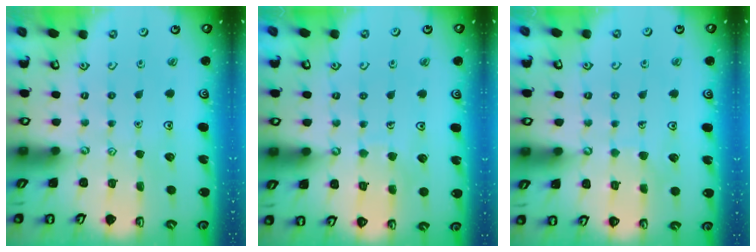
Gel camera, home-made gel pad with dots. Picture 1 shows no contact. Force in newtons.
{"total": 5.6, "press": 5.6, "slide": 0.4}
{"total": 4.9, "press": 4.8, "slide": 0.3}